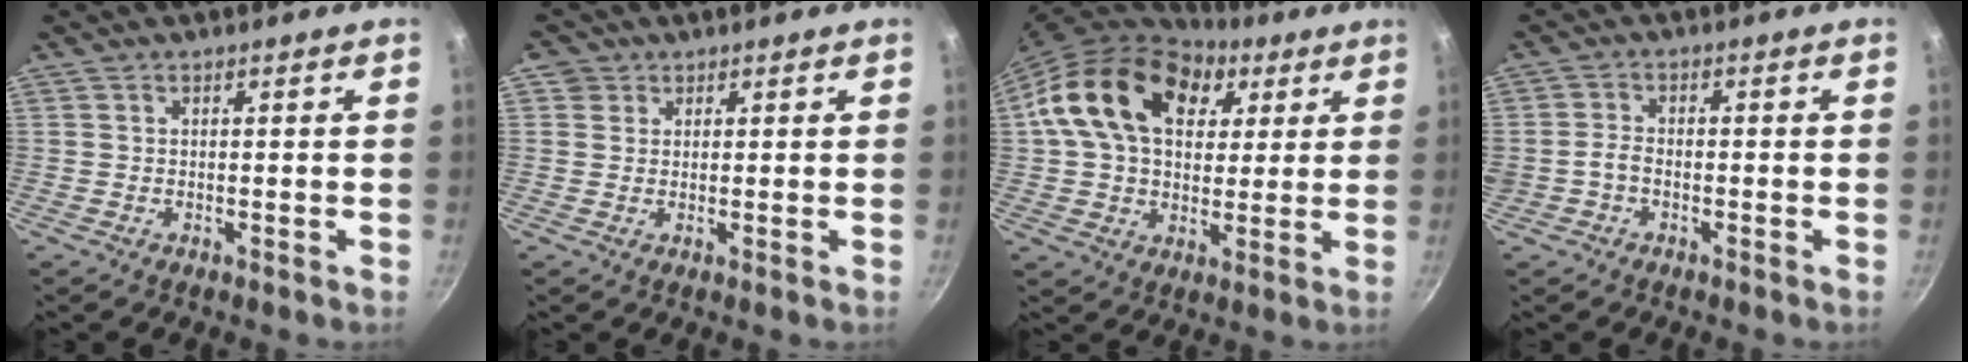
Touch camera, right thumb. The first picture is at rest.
{"total": 2.3, "force": [0.8, 2.1, 0.3], "torque": [0.017, 0.005, 0.009]}
{"total": 20.9, "force": [7.1, 14.4, 13.4], "torque": [-0.217, 0.007, 0.112]}
{"total": 2.6, "force": [-1.0, 1.8, 1.5], "torque": [-0.025, 0.019, -0.021]}